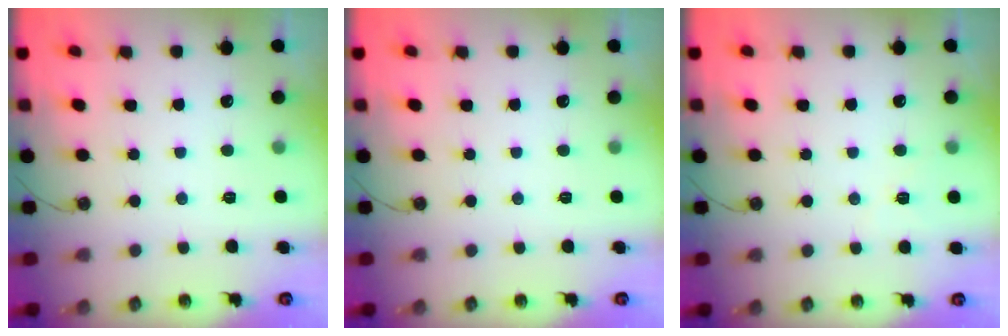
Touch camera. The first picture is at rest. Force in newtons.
{"total": 0.0}
{"total": 3.9, "press": 3.6, "slide": 1.5}